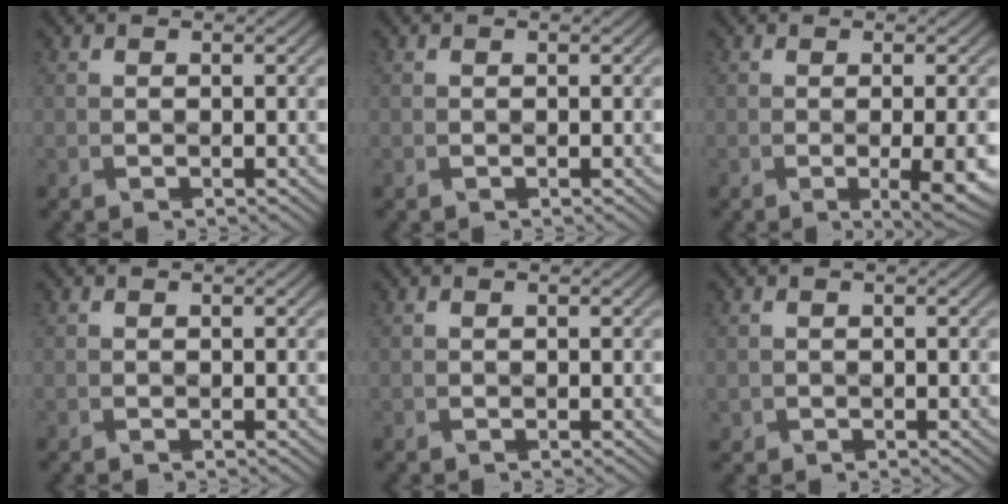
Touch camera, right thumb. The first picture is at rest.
{"total": 0.0}
{"total": 4.6, "force": [-0.9, 0.9, 4.4], "torque": [-0.073, -0.007, -0.009]}
{"total": 0.0}
{"total": 0.0}
{"total": 0.7, "force": [-0.1, 0.7, 0.1], "torque": [-0.002, -0.008, 0.000]}